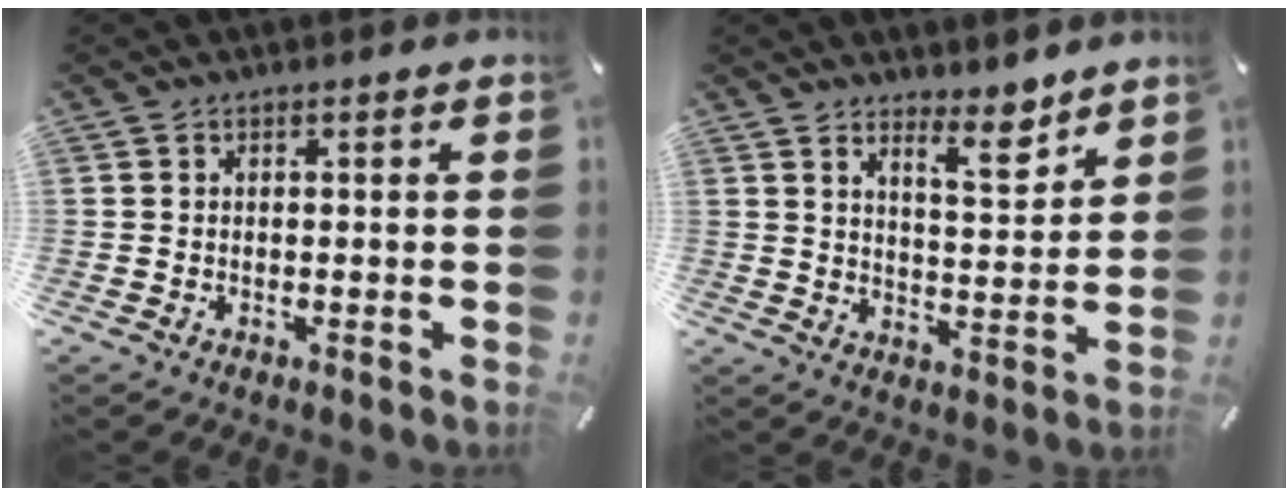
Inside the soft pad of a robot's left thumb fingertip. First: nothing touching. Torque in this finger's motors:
{"motor_torque": [0.65, -0.20, 0.09, -0.16, 0.01]}